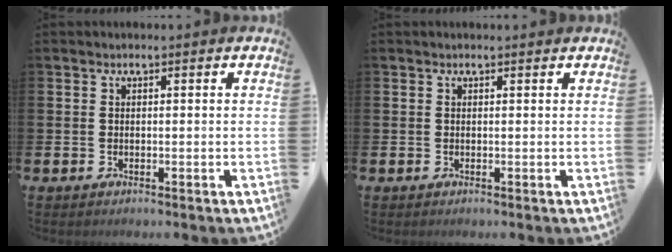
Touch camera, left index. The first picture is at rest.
{"total": 0.0}